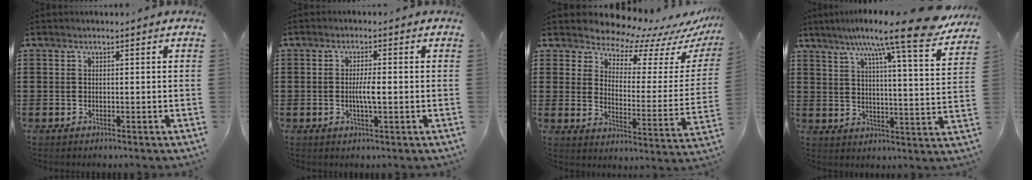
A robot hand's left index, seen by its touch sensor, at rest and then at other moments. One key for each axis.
{"total": 3.2, "fx": -0.3, "fy": 0.5, "fz": 3.2, "tx": -0.056, "ty": -0.001, "tz": -0.006}
{"total": 7.2, "fx": 6.9, "fy": 1.4, "fz": 1.2, "tx": -0.038, "ty": -0.067, "tz": 0.116}
{"total": 12.2, "fx": 9.6, "fy": 0.0, "fz": 7.6, "tx": -0.146, "ty": -0.053, "tz": 0.150}